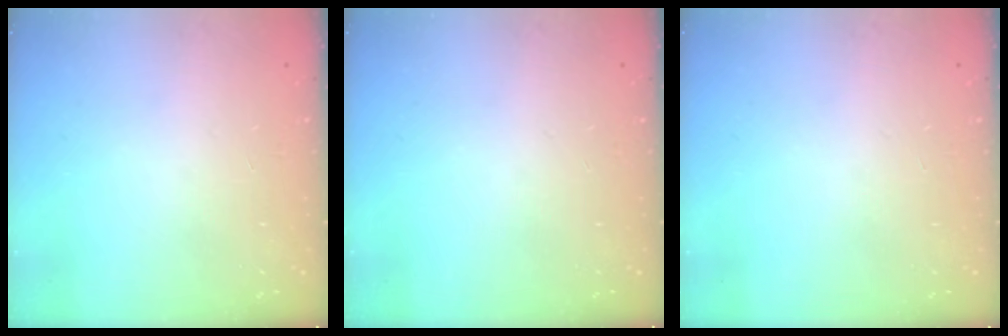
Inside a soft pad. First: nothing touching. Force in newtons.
{"total": 0.0}
{"total": 0.0}